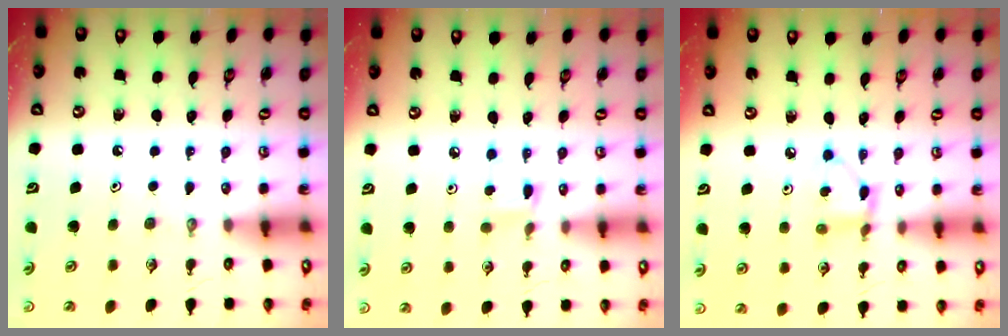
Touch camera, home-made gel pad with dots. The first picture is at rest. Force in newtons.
{"total": 3.0, "press": 2.9, "slide": 0.4}
{"total": 4.4, "press": 4.3, "slide": 0.5}